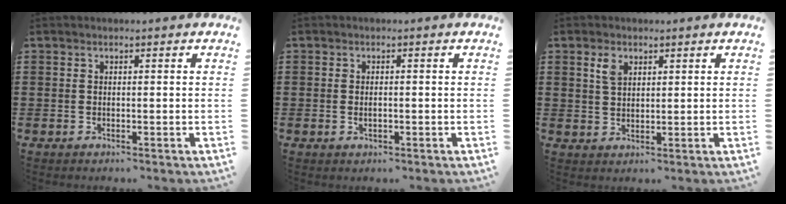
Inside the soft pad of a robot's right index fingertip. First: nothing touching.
{"total": 1.3, "force": [-0.2, 0.5, 1.2], "torque": [-0.023, 0.000, -0.003]}
{"total": 2.8, "force": [1.5, 1.6, 1.7], "torque": [-0.040, 0.006, 0.029]}